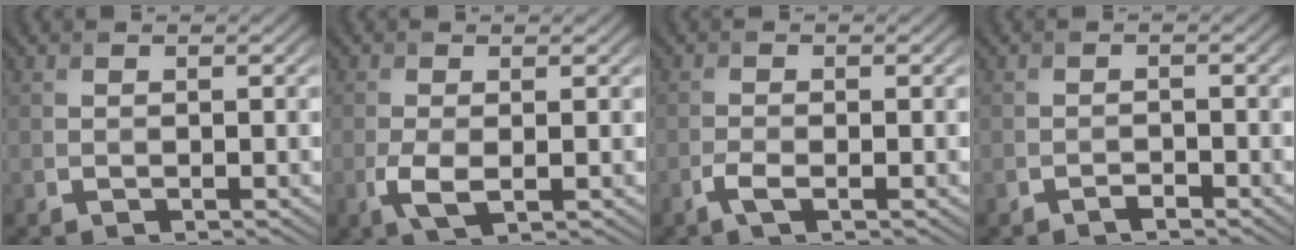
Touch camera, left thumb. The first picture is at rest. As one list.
[{"total": 3.1, "force": [-0.7, 1.3, 2.7], "torque": [-0.069, -0.009, -0.017]}, {"total": 1.9, "force": [-1.0, 0.4, 1.5], "torque": [-0.037, 0.001, -0.024]}, {"total": 1.0, "force": [-0.8, 0.2, 0.5], "torque": [-0.008, 0.001, -0.015]}]